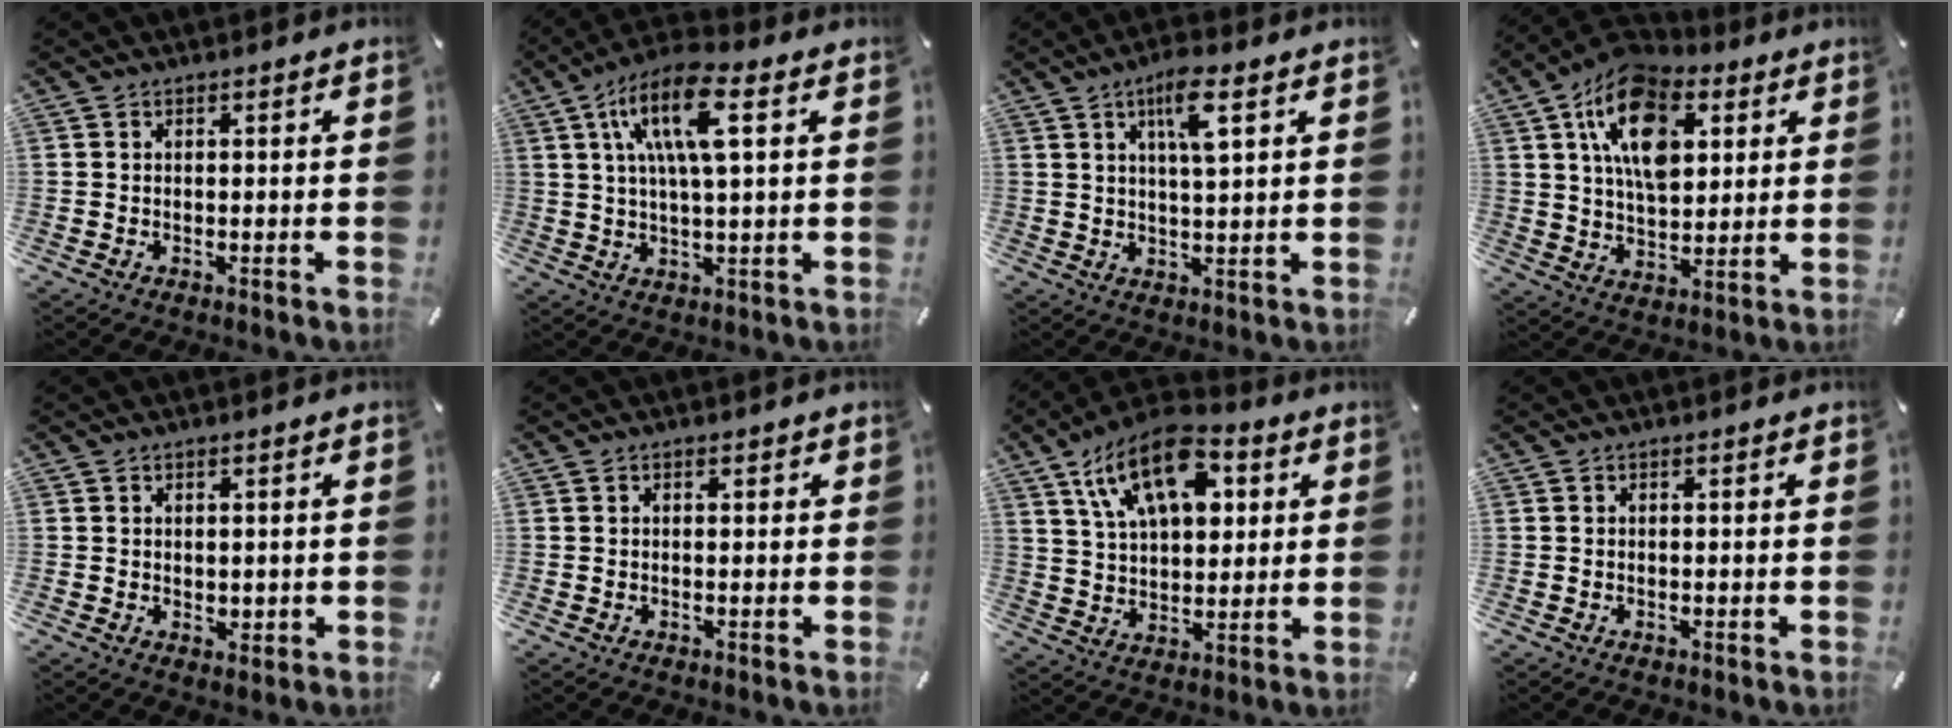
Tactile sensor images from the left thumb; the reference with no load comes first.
{"total": 13.3, "force": [4.5, 4.0, 11.8], "torque": [-0.232, 0.002, 0.075]}
{"total": 7.4, "force": [3.7, 1.5, 6.3], "torque": [-0.116, -0.001, 0.057]}
{"total": 17.4, "force": [6.7, 10.6, 12.0], "torque": [-0.212, -0.003, 0.119]}
{"total": 1.6, "force": [0.6, 1.4, 0.5], "torque": [-0.001, 0.001, 0.009]}
{"total": 0.9, "force": [0.3, 0.7, 0.5], "torque": [-0.009, 0.006, 0.004]}
{"total": 16.8, "force": [7.8, 9.5, 11.6], "torque": [-0.202, -0.013, 0.138]}
{"total": 0.0}